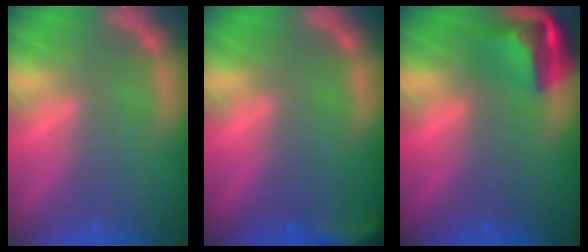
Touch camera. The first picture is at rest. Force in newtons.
{"total": 4.0}
{"total": 5.9}